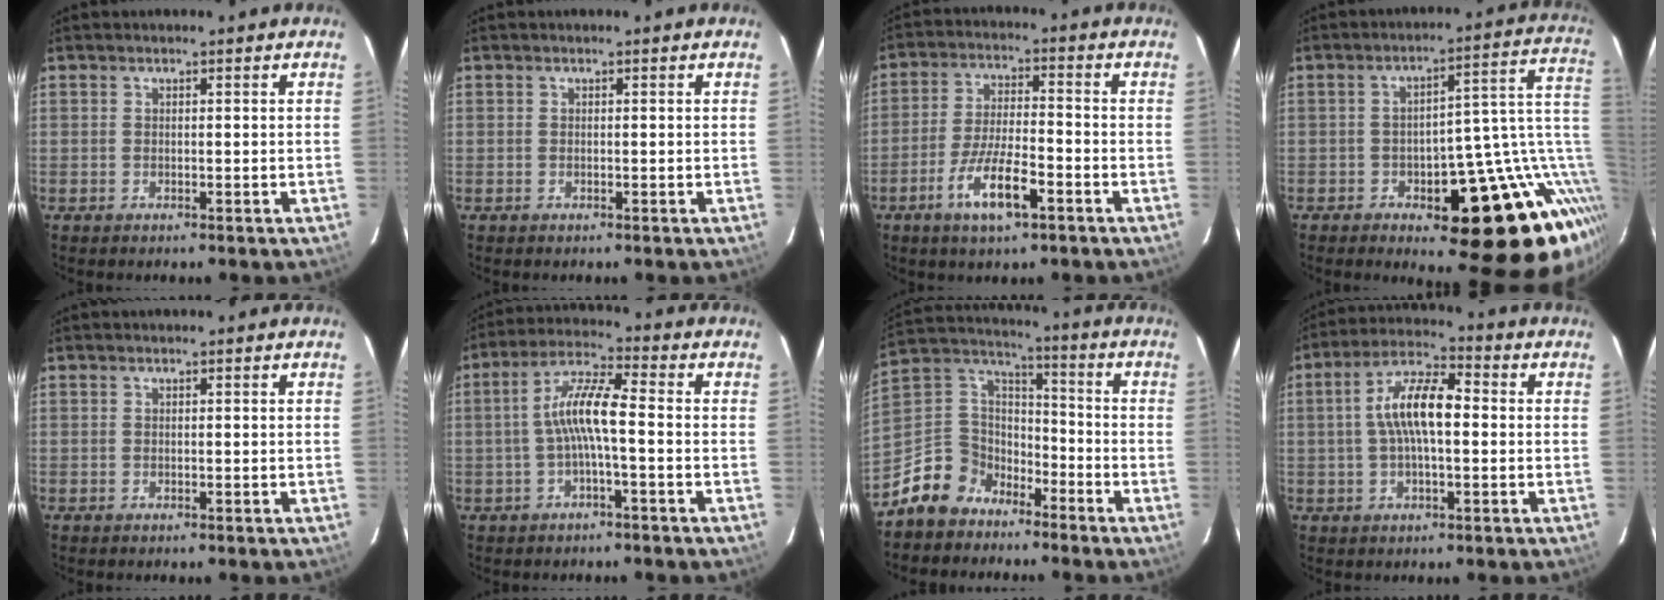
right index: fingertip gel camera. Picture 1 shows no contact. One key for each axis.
{"total": 0.0}
{"total": 10.0, "fx": -5.2, "fy": 2.5, "fz": 8.1, "tx": -0.165, "ty": -0.008, "tz": -0.093}
{"total": 21.8, "fx": -6.5, "fy": 10.8, "fz": 17.8, "tx": -0.190, "ty": 0.017, "tz": -0.068}
{"total": 0.0}
{"total": 7.7, "fx": -1.4, "fy": 1.0, "fz": 7.5, "tx": -0.161, "ty": 0.018, "tz": -0.027}
{"total": 11.5, "fx": -7.5, "fy": 8.2, "fz": 2.8, "tx": -0.083, "ty": 0.051, "tz": -0.138}
{"total": 10.1, "fx": 0.3, "fy": 3.7, "fz": 9.4, "tx": -0.179, "ty": 0.021, "tz": 0.001}